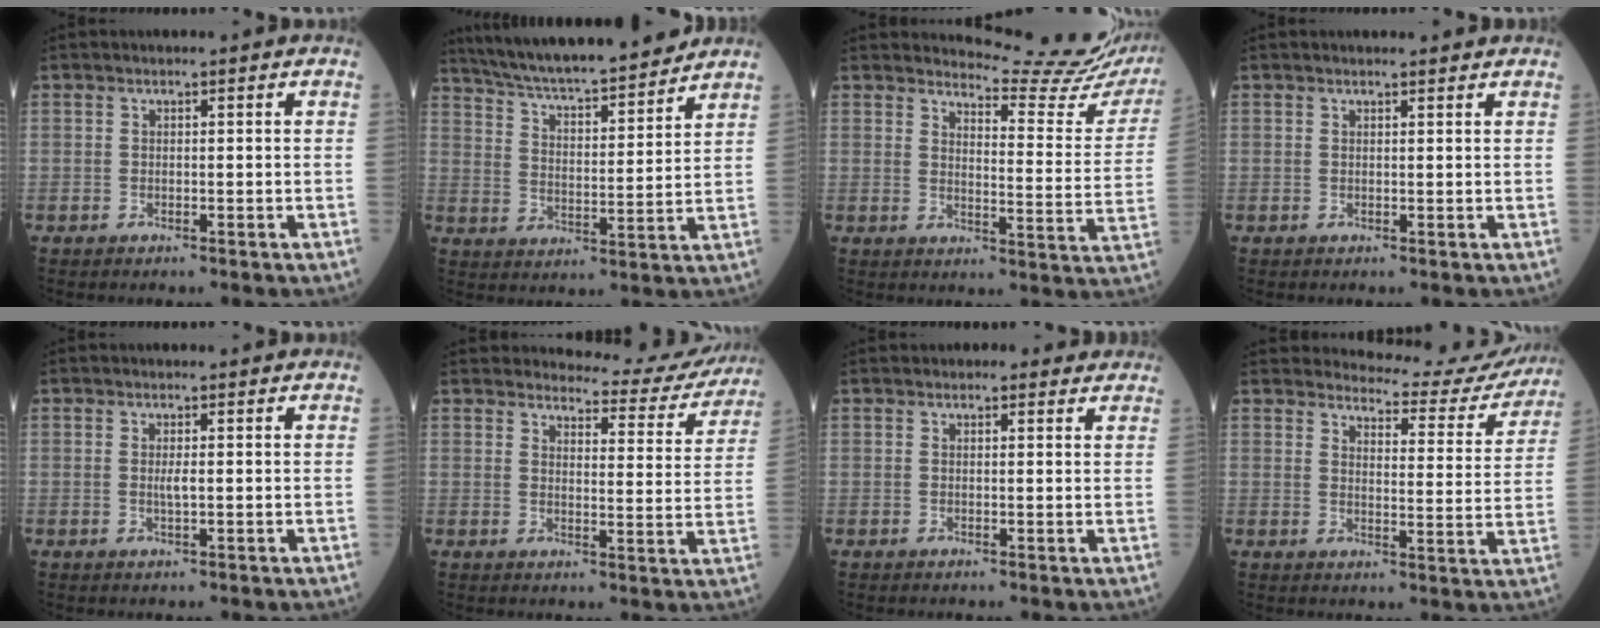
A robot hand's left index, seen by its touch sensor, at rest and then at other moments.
{"total": 18.5, "force": [16.6, 1.9, 8.0], "torque": [-0.136, 0.014, 0.260]}
{"total": 15.0, "force": [14.9, -0.6, 1.8], "torque": [-0.022, -0.116, 0.160]}
{"total": 1.8, "force": [1.7, 0.2, 0.4], "torque": [-0.009, 0.003, 0.019]}
{"total": 1.4, "force": [-0.1, 0.2, 1.3], "torque": [-0.028, -0.002, -0.001]}
{"total": 11.3, "force": [11.1, 1.9, 0.6], "torque": [0.009, -0.043, 0.115]}
{"total": 2.1, "force": [1.7, 1.1, 0.6], "torque": [-0.003, 0.005, 0.014]}
{"total": 13.5, "force": [13.4, 2.0, 0.8], "torque": [0.008, -0.060, 0.139]}